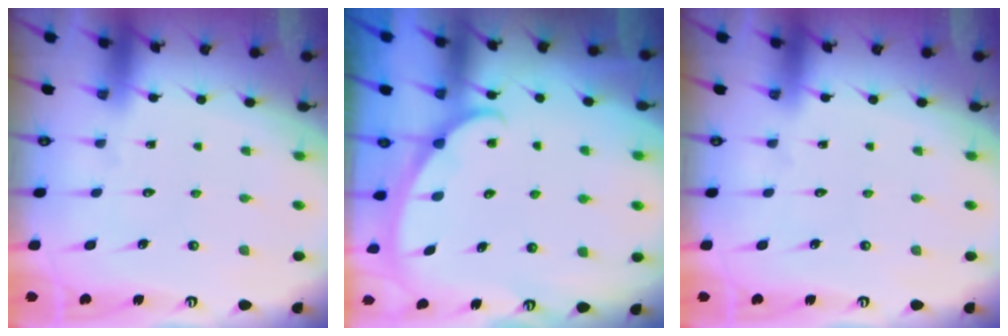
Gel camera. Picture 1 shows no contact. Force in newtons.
{"total": 2.9, "press": 2.9, "slide": 0.2}
{"total": 0.0}